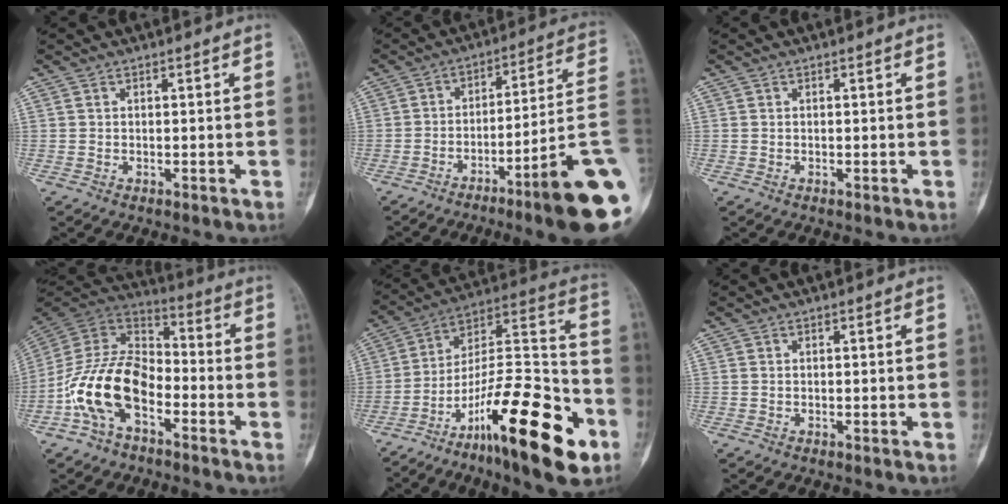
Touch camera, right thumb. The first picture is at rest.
{"total": 17.5, "force": [-6.7, 0.9, 16.2], "torque": [-0.179, 0.045, -0.099]}
{"total": 0.0}
{"total": 16.1, "force": [-6.1, 9.4, 11.5], "torque": [-0.213, 0.061, -0.125]}
{"total": 26.8, "force": [-13.2, 7.7, 22.0], "torque": [-0.333, 0.088, -0.209]}
{"total": 0.0}